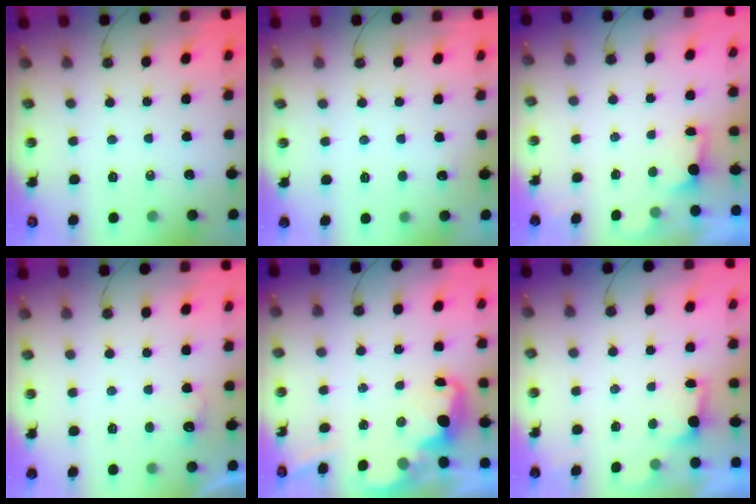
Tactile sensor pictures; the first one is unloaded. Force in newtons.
{"total": 3.9, "press": 3.7, "slide": 1.3}
{"total": 0.9, "press": 0.5, "slide": 0.8}
{"total": 5.2, "press": 5.1, "slide": 0.8}
{"total": 2.6, "press": 2.6, "slide": 0.5}
{"total": 0.9, "press": 0.5, "slide": 0.8}